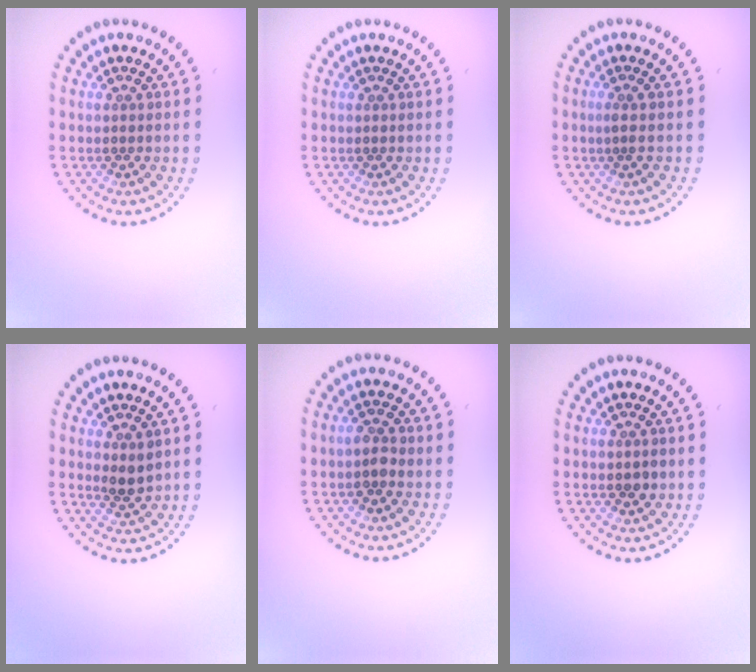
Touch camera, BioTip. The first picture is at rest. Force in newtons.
{"total": 0.0}
{"total": 0.8, "press": 0.5, "slide": 0.7}
{"total": 1.7, "press": 1.5, "slide": 1.0}
{"total": 1.6, "press": 1.6, "slide": 0.4}
{"total": 1.2, "press": 1.1, "slide": 0.3}